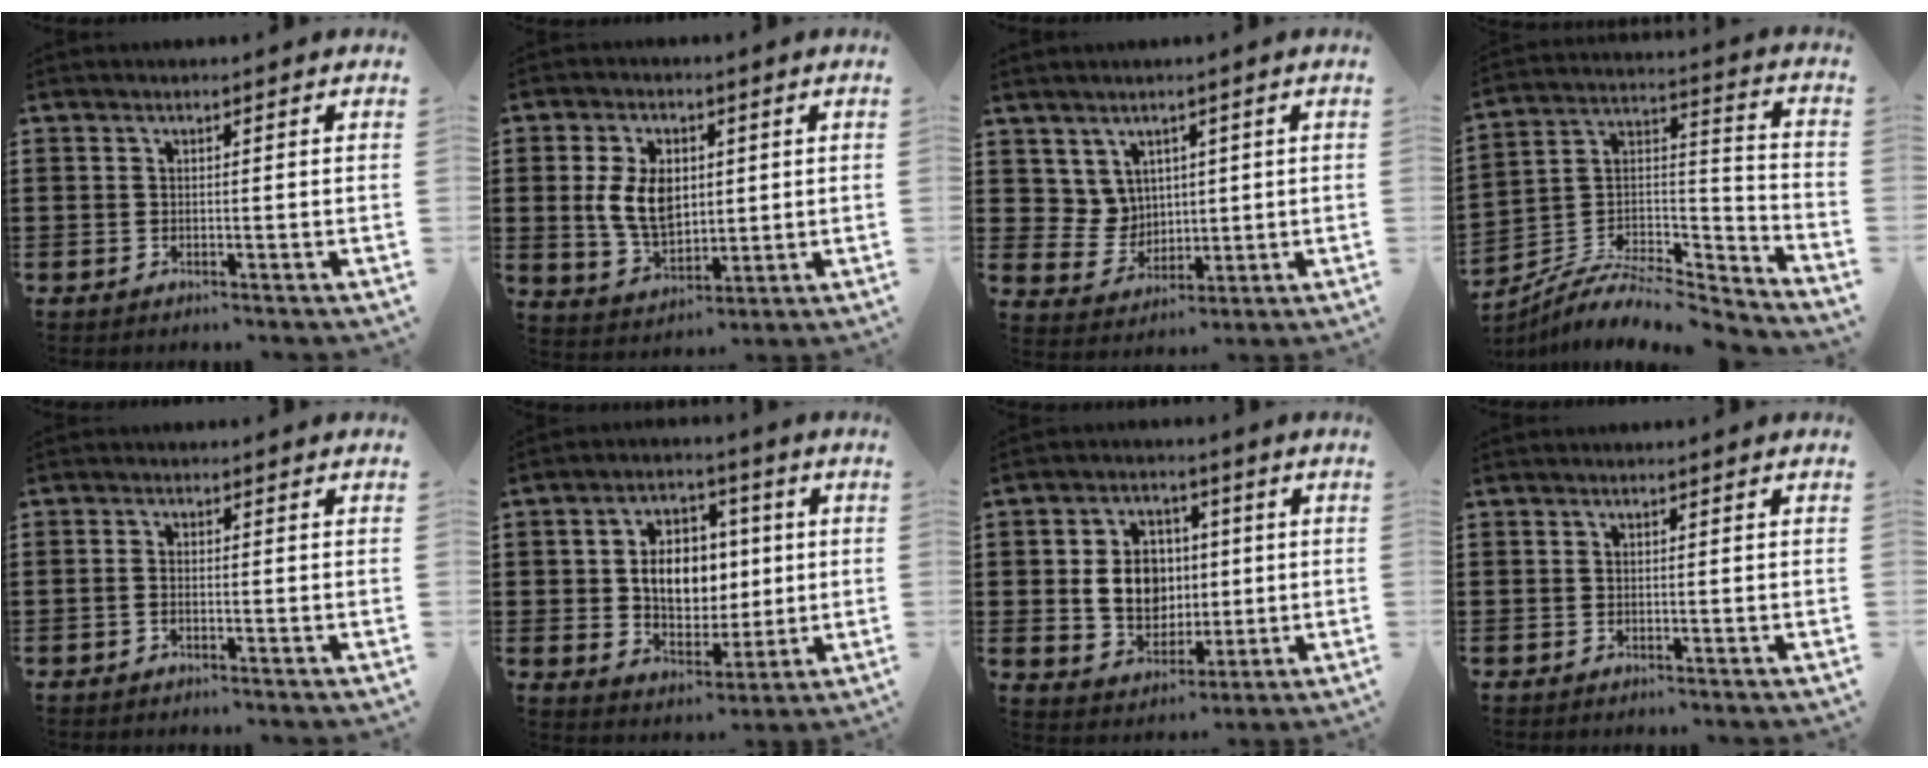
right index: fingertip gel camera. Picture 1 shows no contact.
{"total": 8.4, "force": [1.3, 5.4, 6.3], "torque": [-0.141, 0.005, 0.020]}
{"total": 4.9, "force": [2.7, 4.0, 0.6], "torque": [-0.035, 0.002, 0.052]}
{"total": 7.4, "force": [-6.1, 3.0, 3.0], "torque": [-0.061, 0.002, -0.120]}
{"total": 0.9, "force": [-0.7, 0.3, 0.5], "torque": [-0.012, -0.004, -0.012]}
{"total": 8.5, "force": [0.9, 6.4, 5.6], "torque": [-0.102, 0.013, 0.012]}
{"total": 8.0, "force": [0.5, 6.7, 4.3], "torque": [-0.093, 0.013, 0.005]}
{"total": 0.0}